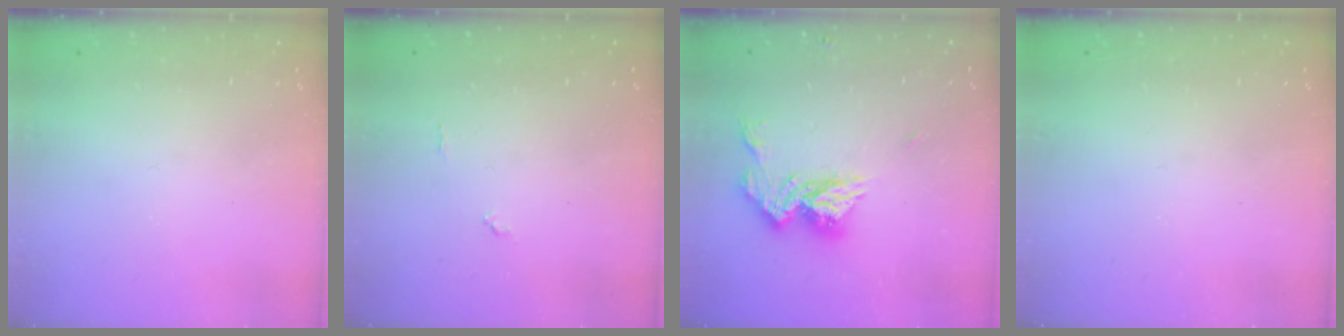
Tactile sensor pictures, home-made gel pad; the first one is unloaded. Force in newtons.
{"total": 4.9, "press": 4.9, "slide": 0.4}
{"total": 12.6, "press": 12.6, "slide": 1.0}
{"total": 0.0}